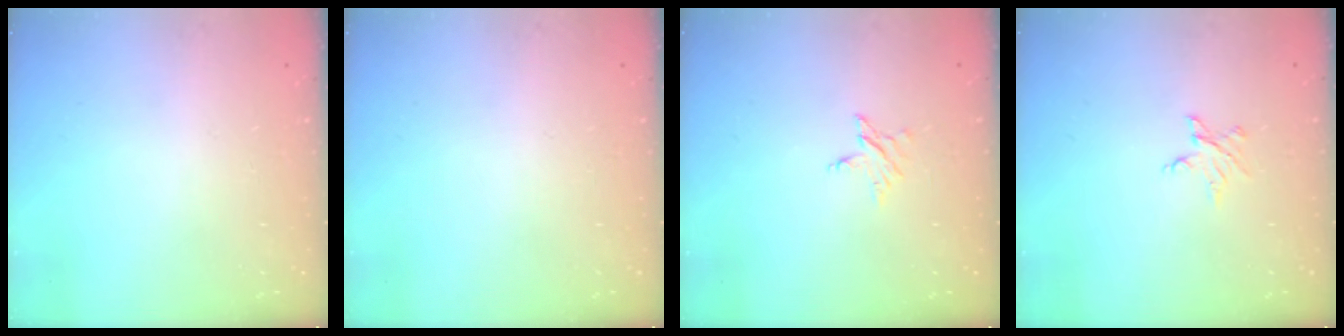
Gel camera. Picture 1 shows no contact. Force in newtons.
{"total": 0.0}
{"total": 2.7, "press": 2.7, "slide": 0.2}
{"total": 3.8, "press": 3.8, "slide": 0.5}